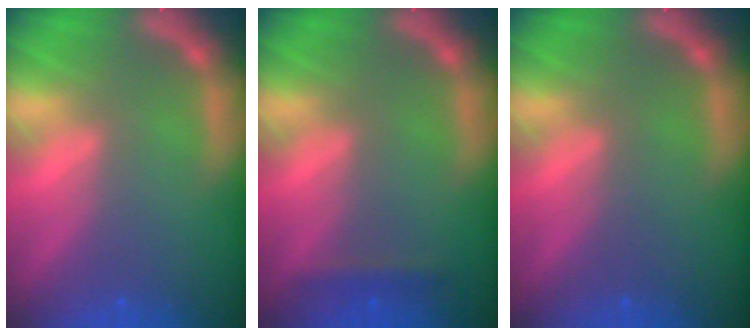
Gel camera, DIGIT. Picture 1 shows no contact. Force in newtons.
{"total": 1.4}
{"total": 0.0}